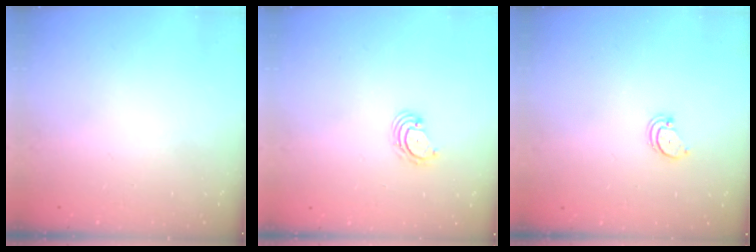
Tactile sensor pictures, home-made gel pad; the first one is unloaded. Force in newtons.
{"total": 3.8, "press": 3.8, "slide": 0.5}
{"total": 1.9, "press": 1.9, "slide": 0.2}